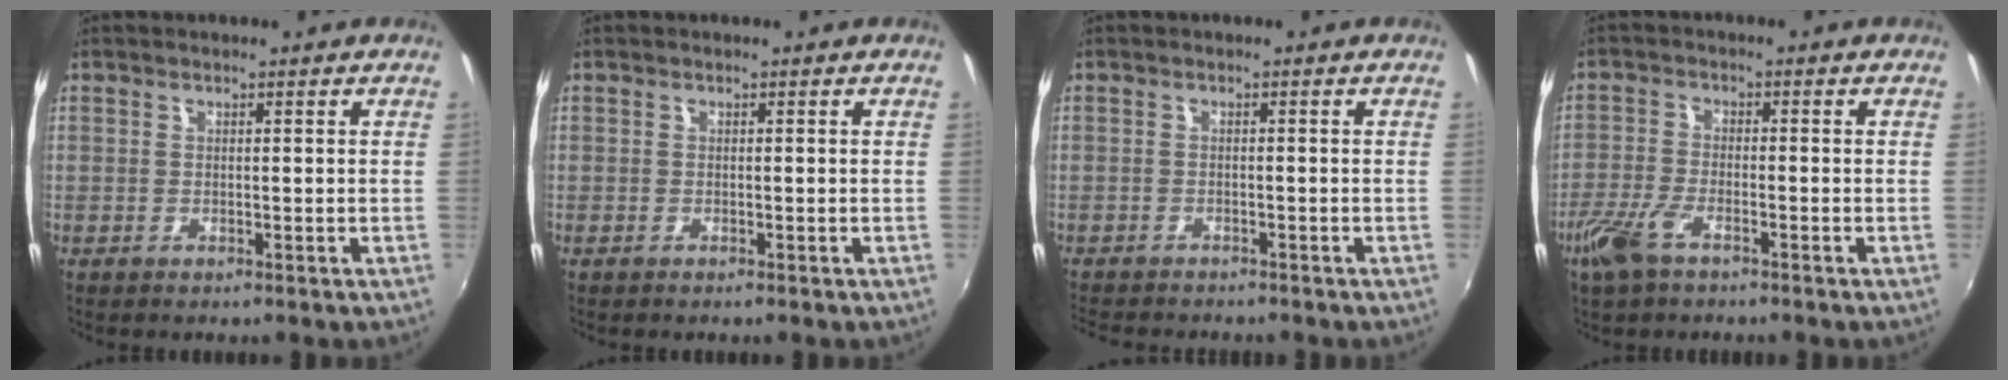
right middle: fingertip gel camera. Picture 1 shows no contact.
{"total": 0.0}
{"total": 5.5, "force": [-5.1, 1.1, 1.7], "torque": [-0.047, -0.018, -0.081]}
{"total": 6.3, "force": [-4.0, 2.3, 4.3], "torque": [-0.106, -0.010, -0.081]}